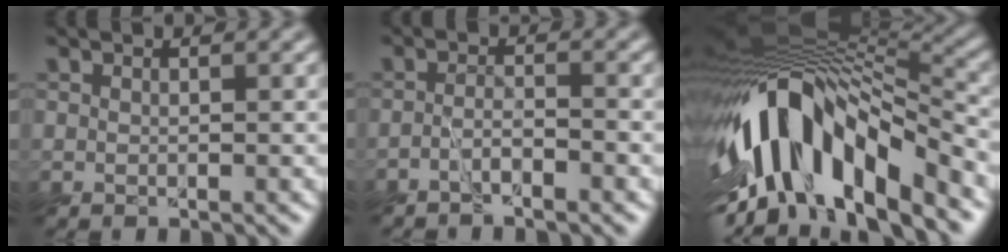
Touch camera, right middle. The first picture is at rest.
{"total": 2.3, "force": [-2.0, 0.2, 1.1], "torque": [-0.021, 0.000, -0.044]}
{"total": 14.1, "force": [-6.1, 5.8, 11.2], "torque": [-0.200, 0.024, -0.116]}